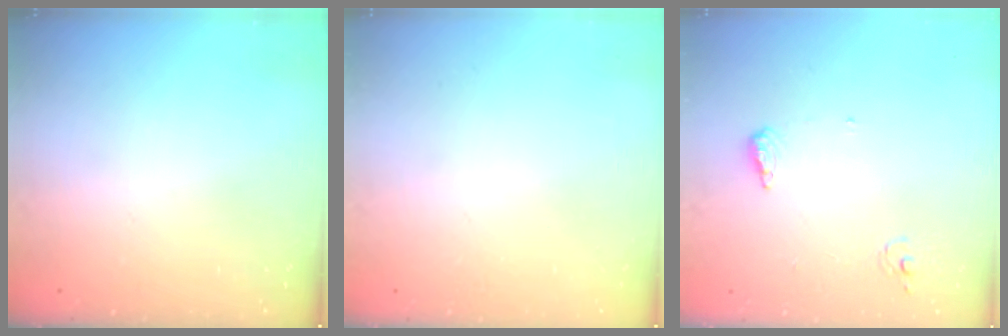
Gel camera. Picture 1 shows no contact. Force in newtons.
{"total": 0.0}
{"total": 6.3, "press": 6.1, "slide": 1.6}